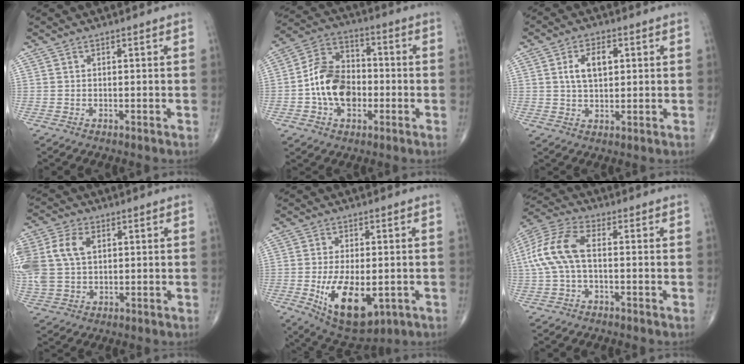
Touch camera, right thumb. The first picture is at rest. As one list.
[{"total": 13.5, "force": [-2.3, 9.5, 9.3], "torque": [-0.141, 0.032, -0.049]}, {"total": 6.6, "force": [1.6, 3.8, 5.2], "torque": [-0.085, 0.003, 0.028]}, {"total": 15.2, "force": [3.3, 10.7, 10.3], "torque": [-0.260, 0.013, 0.066]}, {"total": 13.6, "force": [-3.4, 6.9, 11.3], "torque": [-0.181, -0.012, -0.035]}, {"total": 11.0, "force": [0.0, 5.6, 9.4], "torque": [-0.218, 0.031, -0.006]}]